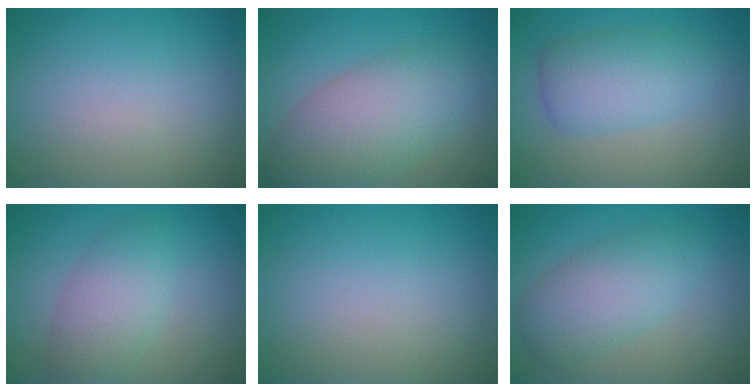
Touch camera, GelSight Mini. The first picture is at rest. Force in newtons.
{"total": 7.4, "press": 7.4, "slide": 0.3}
{"total": 4.7, "press": 4.7, "slide": 0.1}
{"total": 4.4, "press": 4.4, "slide": 0.2}
{"total": 0.0}
{"total": 5.0, "press": 5.0, "slide": 0.4}